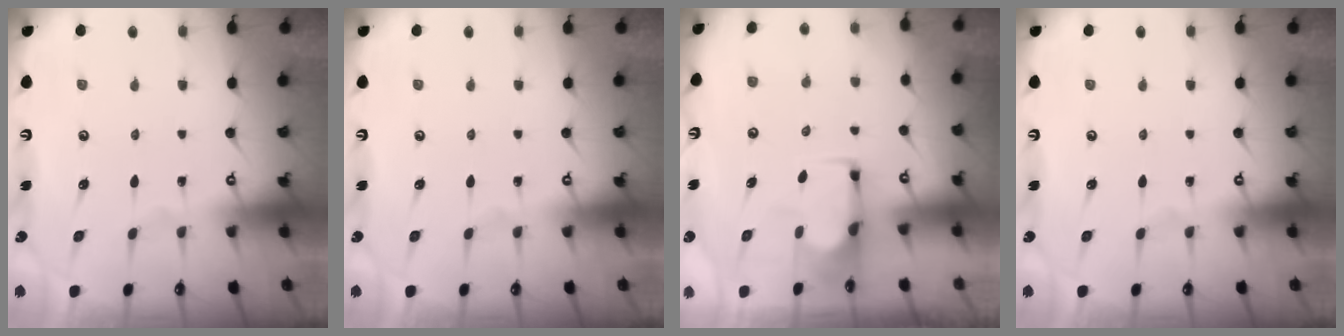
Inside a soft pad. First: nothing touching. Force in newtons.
{"total": 0.0}
{"total": 1.7, "press": 1.6, "slide": 0.6}
{"total": 0.0}